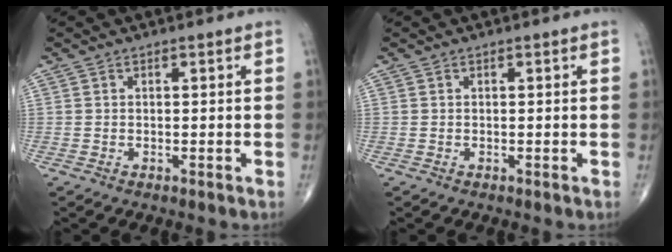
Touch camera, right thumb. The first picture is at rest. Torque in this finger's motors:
{"motor_torque": [-0.12, 0.12, 0.00, 0.00, 0.01]}